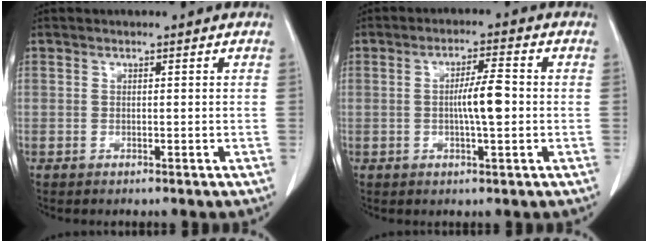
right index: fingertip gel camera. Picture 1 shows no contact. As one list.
[{"total": 5.3, "force": [-0.4, 0.5, 5.3], "torque": [-0.094, 0.004, -0.009]}]